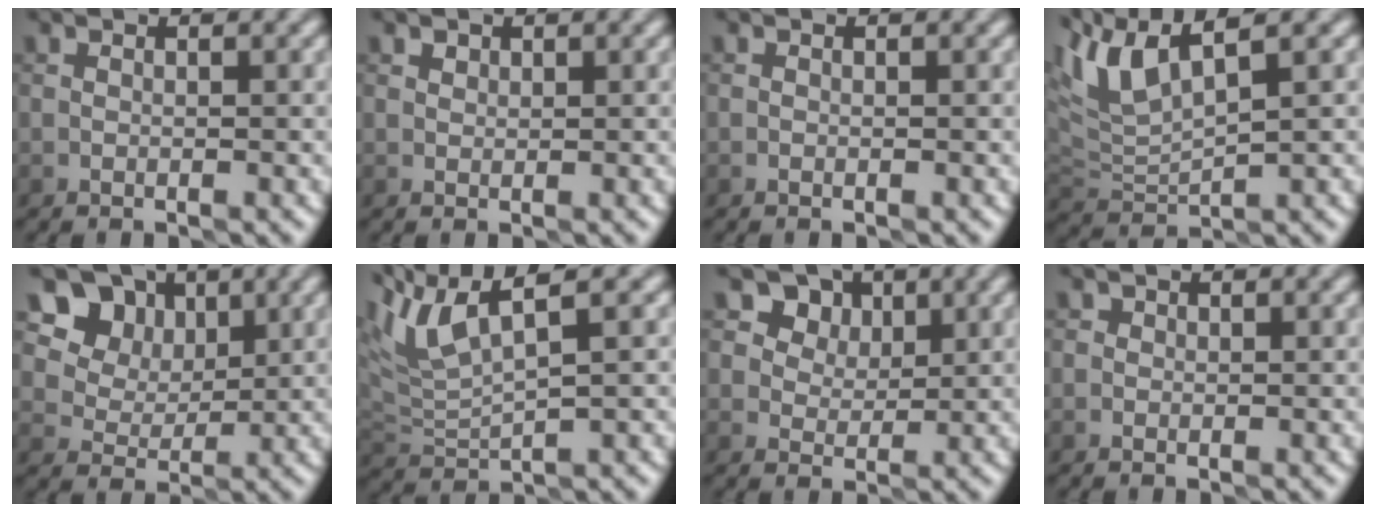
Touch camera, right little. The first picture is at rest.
{"total": 0.9, "force": [0.7, 0.5, 0.2], "torque": [-0.005, 0.004, 0.010]}
{"total": 0.0}
{"total": 5.6, "force": [3.5, 1.3, 4.2], "torque": [-0.097, 0.015, 0.073]}
{"total": 13.6, "force": [7.1, 9.9, 6.0], "torque": [-0.141, 0.023, 0.141]}
{"total": 5.8, "force": [3.5, 1.1, 4.5], "torque": [-0.104, 0.015, 0.074]}
{"total": 7.7, "force": [4.8, 5.2, 3.0], "torque": [-0.056, 0.008, 0.074]}
{"total": 0.7, "force": [0.2, 0.6, 0.2], "torque": [-0.005, 0.004, -0.001]}